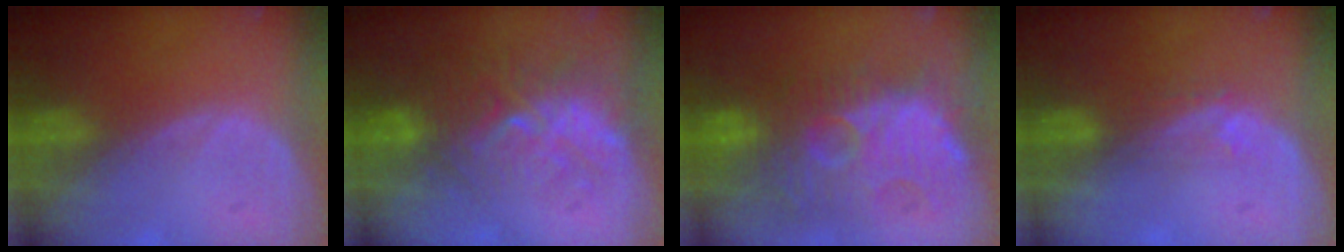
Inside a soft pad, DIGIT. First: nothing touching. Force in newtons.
{"total": 9.1, "press": 8.4, "slide": 3.5}
{"total": 12.1, "press": 11.7, "slide": 2.9}
{"total": 2.8, "press": 2.1, "slide": 1.7}